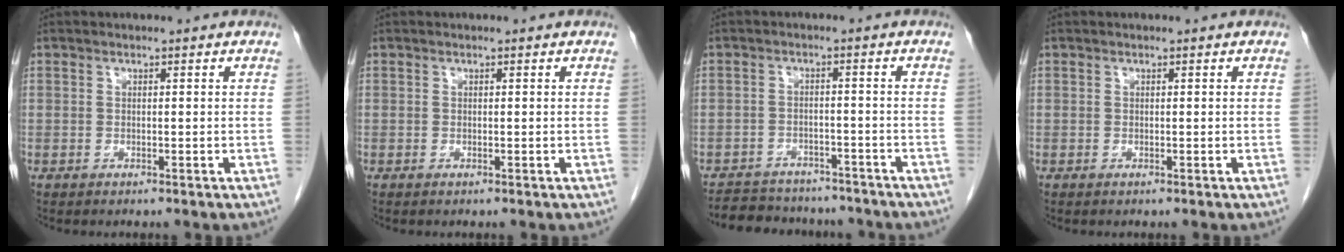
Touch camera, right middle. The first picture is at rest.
{"total": 0.0}
{"total": 11.6, "force": [-10.5, 4.1, 2.7], "torque": [-0.049, 0.010, -0.134]}
{"total": 0.0}